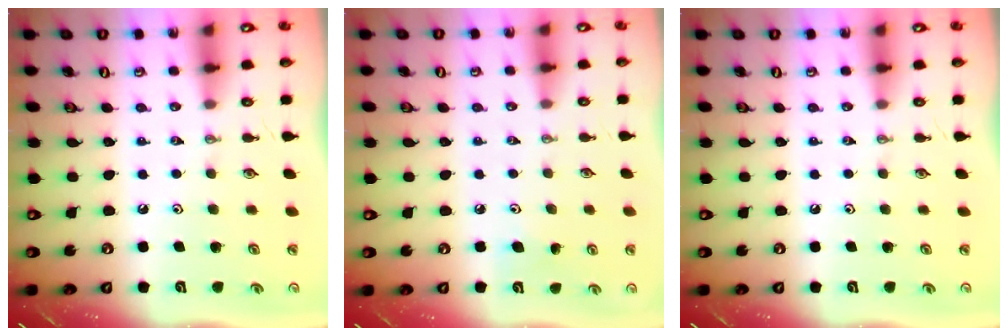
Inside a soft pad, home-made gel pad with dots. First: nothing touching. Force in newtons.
{"total": 5.2, "press": 4.9, "slide": 1.4}
{"total": 0.0}